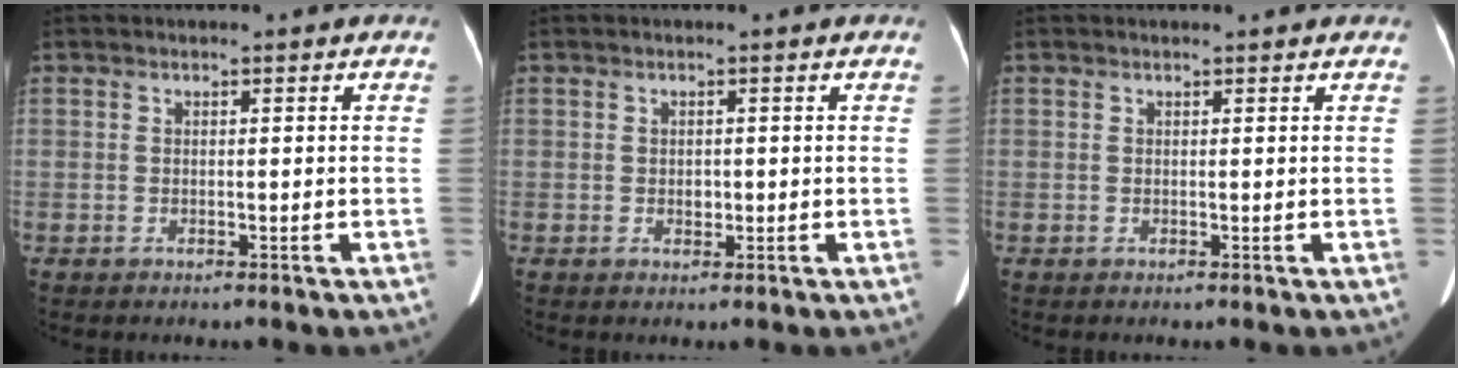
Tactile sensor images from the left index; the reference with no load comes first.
{"total": 1.0, "force": [-0.1, 0.8, 0.6], "torque": [-0.010, -0.001, -0.001]}
{"total": 1.1, "force": [1.1, 0.1, 0.2], "torque": [-0.010, 0.003, 0.012]}